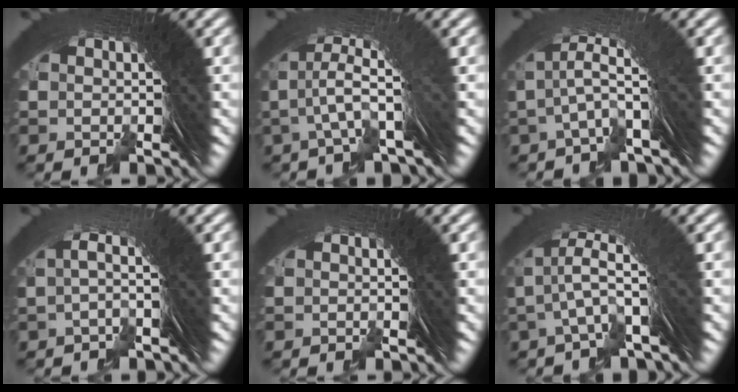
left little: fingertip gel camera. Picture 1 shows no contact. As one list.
[{"total": 2.7, "force": [0.0, 0.0, 2.7], "torque": [-0.052, -0.001, 0.007]}, {"total": 2.6, "force": [-0.4, 0.1, 2.6], "torque": [-0.041, 0.003, -0.003]}, {"total": 1.3, "force": [0.0, -0.8, 1.0], "torque": [-0.027, 0.005, 0.005]}, {"total": 0.7, "force": [-0.4, -0.4, -0.3], "torque": [0.008, 0.003, -0.008]}, {"total": 2.9, "force": [-0.3, 0.1, 2.9], "torque": [-0.047, 0.004, 0.001]}]